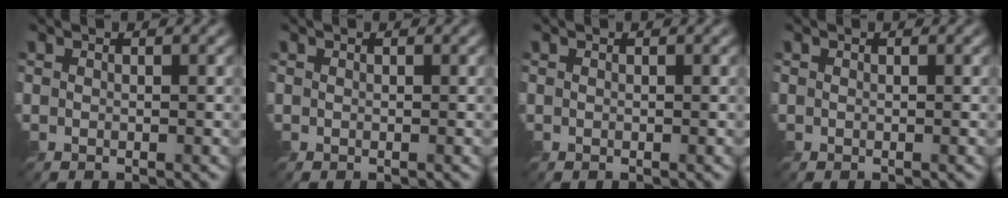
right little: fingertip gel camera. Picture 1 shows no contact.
{"total": 0.0}
{"total": 0.0}
{"total": 0.0}